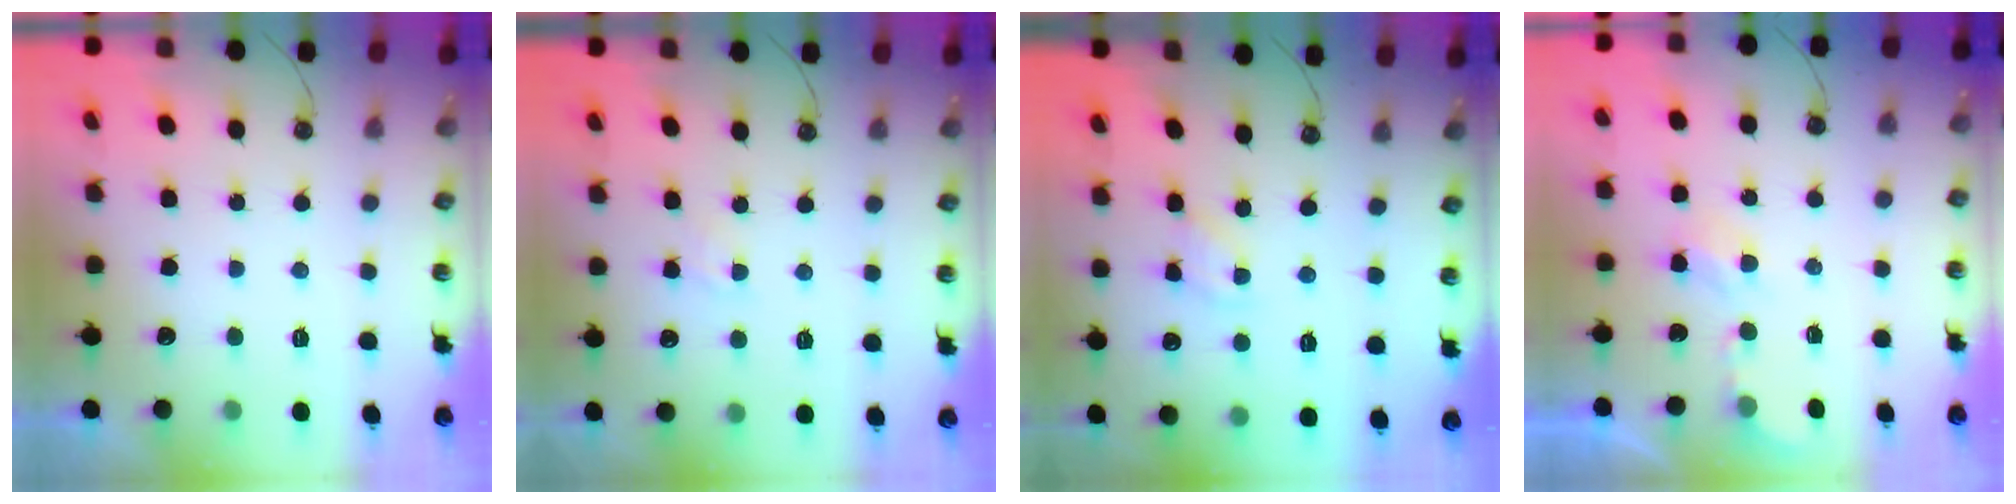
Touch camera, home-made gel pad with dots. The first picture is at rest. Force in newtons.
{"total": 5.0, "press": 5.0, "slide": 0.7}
{"total": 2.9, "press": 2.9, "slide": 0.3}
{"total": 3.6, "press": 3.5, "slide": 0.6}